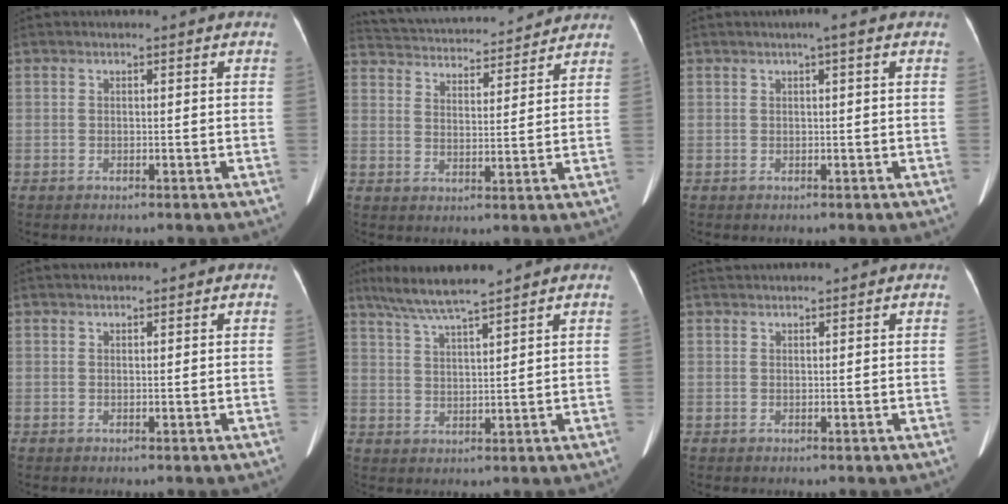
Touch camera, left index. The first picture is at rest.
{"total": 17.5, "force": [16.5, 3.2, 5.0], "torque": [-0.092, 0.025, 0.240]}
{"total": 1.5, "force": [0.6, -0.3, 1.4], "torque": [-0.019, 0.003, 0.013]}
{"total": 2.9, "force": [2.7, 0.1, 1.2], "torque": [-0.013, 0.016, 0.035]}
{"total": 7.9, "force": [6.6, -0.3, 4.5], "torque": [-0.077, 0.015, 0.119]}
{"total": 4.1, "force": [3.9, 0.1, 1.3], "torque": [-0.015, 0.026, 0.058]}